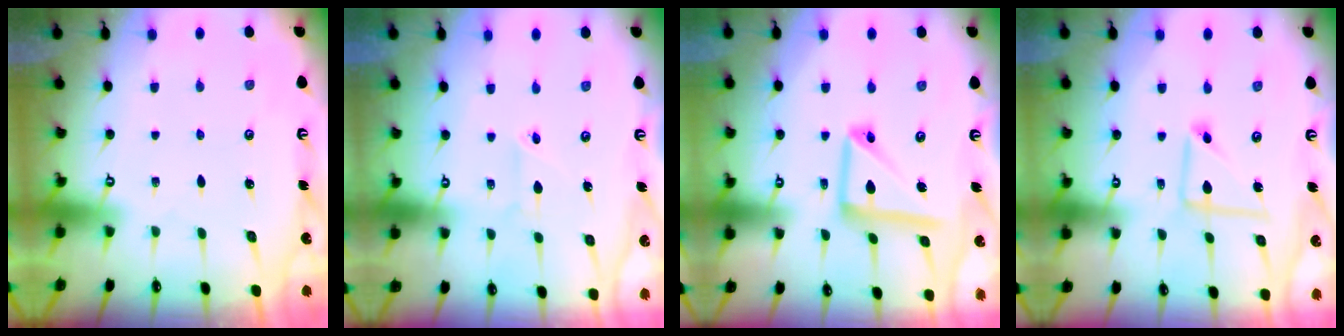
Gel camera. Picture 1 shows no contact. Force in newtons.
{"total": 3.1, "press": 3.0, "slide": 0.9}
{"total": 14.3, "press": 14.2, "slide": 1.4}
{"total": 8.4, "press": 8.4, "slide": 0.8}